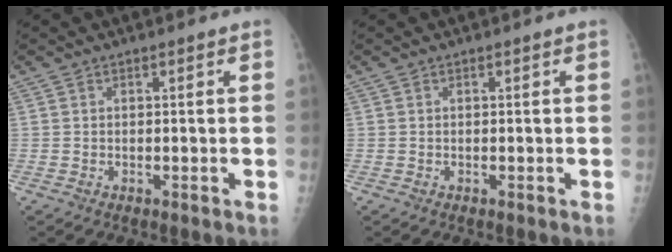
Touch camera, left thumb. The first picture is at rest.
{"total": 0.0}